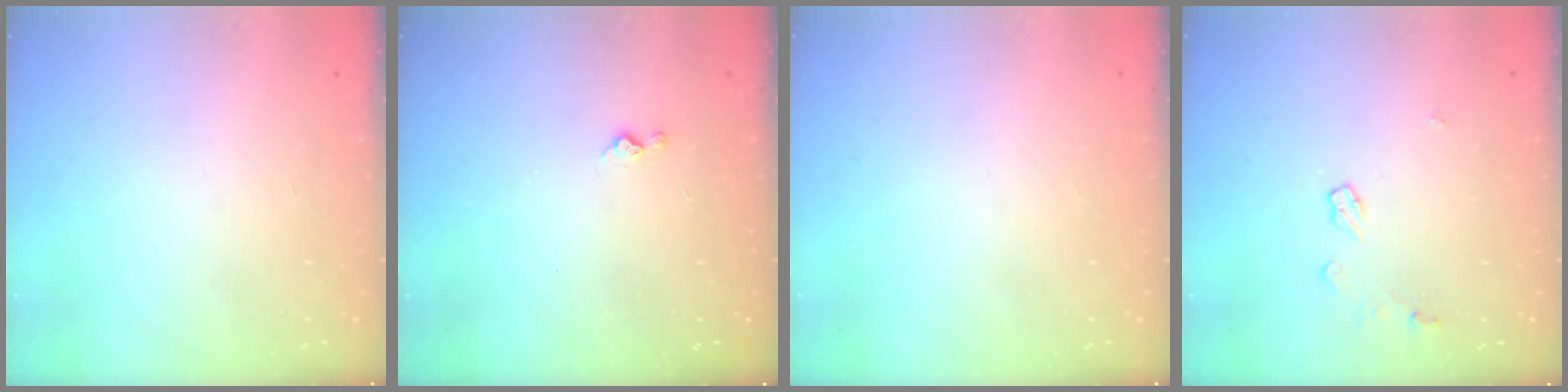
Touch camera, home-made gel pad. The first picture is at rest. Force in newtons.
{"total": 2.9, "press": 2.9, "slide": 0.5}
{"total": 0.0}
{"total": 4.9, "press": 4.9, "slide": 0.5}